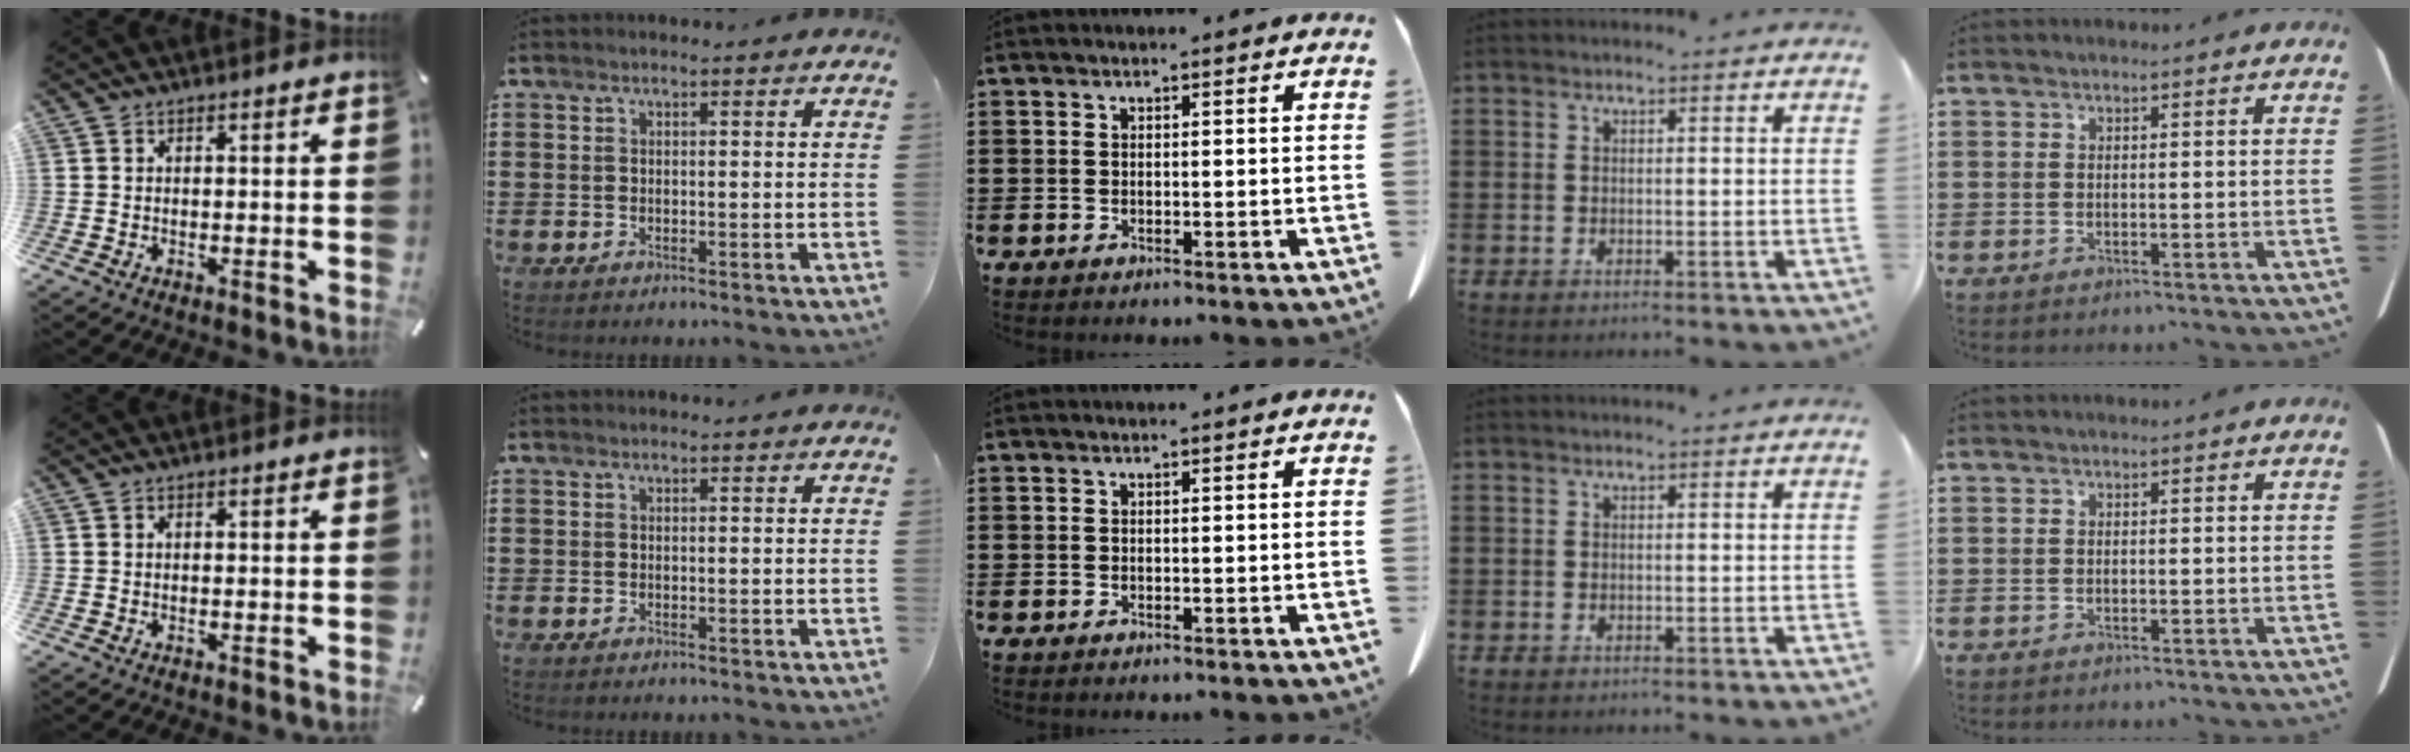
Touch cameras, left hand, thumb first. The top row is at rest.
{}